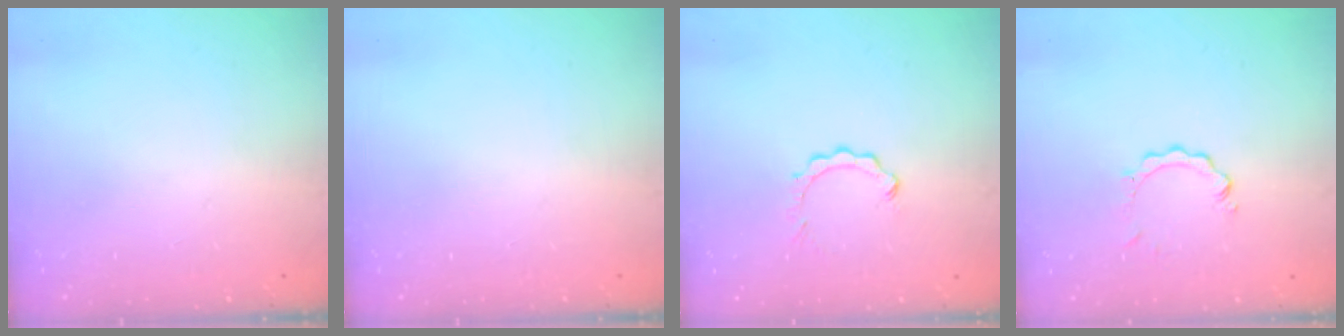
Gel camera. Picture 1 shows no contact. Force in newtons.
{"total": 0.0}
{"total": 2.9, "press": 2.9, "slide": 0.4}
{"total": 2.1, "press": 2.1, "slide": 0.2}